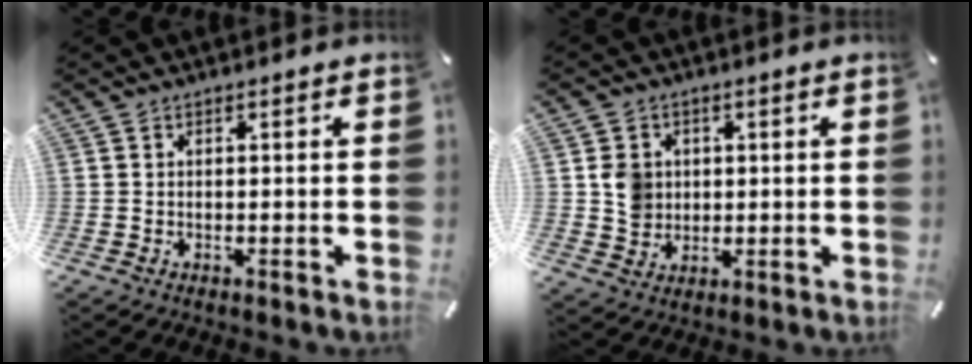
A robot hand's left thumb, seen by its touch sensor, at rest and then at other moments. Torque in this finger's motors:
{"motor_torque": [0.50, 0.85, 0.34, -0.34, 0.21]}